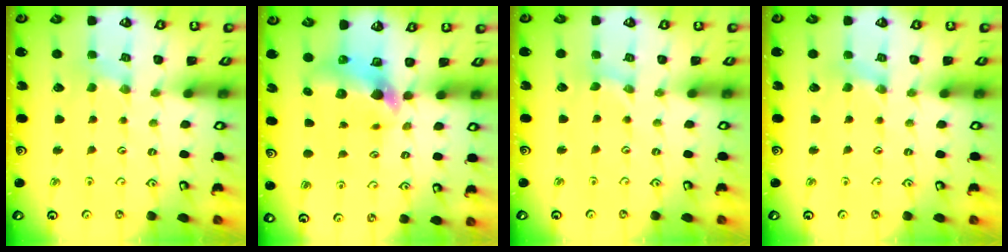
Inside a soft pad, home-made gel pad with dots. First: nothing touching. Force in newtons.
{"total": 7.4, "press": 7.3, "slide": 1.0}
{"total": 0.0}
{"total": 2.8, "press": 2.8, "slide": 0.3}